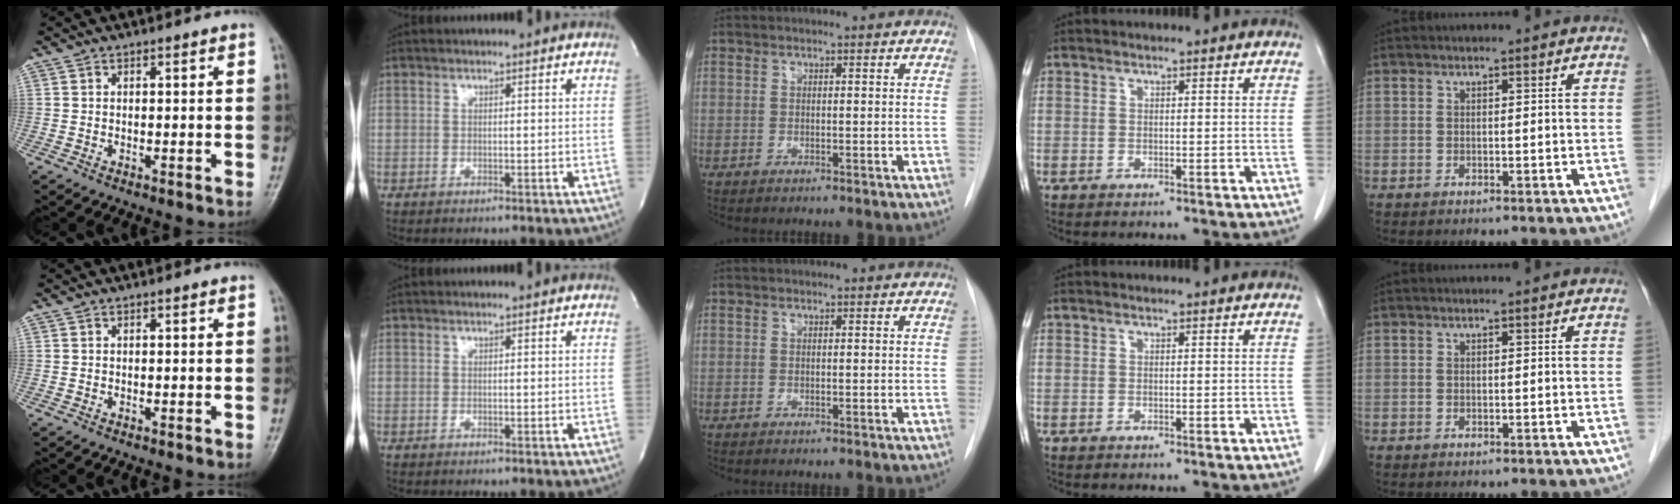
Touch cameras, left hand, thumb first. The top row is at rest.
{}